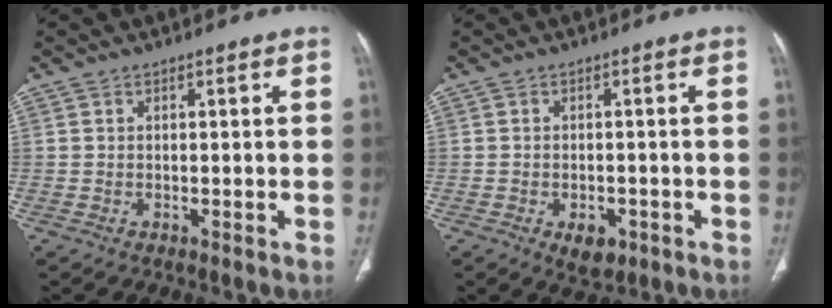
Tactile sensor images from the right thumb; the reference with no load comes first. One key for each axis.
{"total": 4.4, "fx": -2.0, "fy": 2.7, "fz": 2.9, "tx": -0.032, "ty": 0.005, "tz": -0.021}